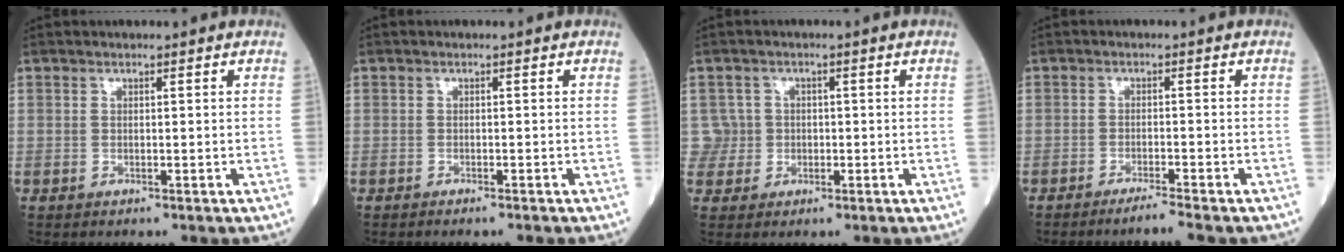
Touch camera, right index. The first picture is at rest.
{"total": 1.5, "force": [-1.3, 0.1, 0.8], "torque": [-0.010, -0.002, -0.014]}
{"total": 3.3, "force": [0.0, 3.2, -0.5], "torque": [0.025, 0.010, -0.001]}
{"total": 3.9, "force": [-3.3, -0.3, 2.0], "torque": [-0.026, -0.003, -0.046]}